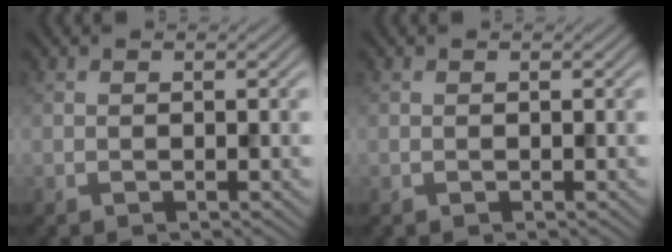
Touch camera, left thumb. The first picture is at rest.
{"total": 0.0}